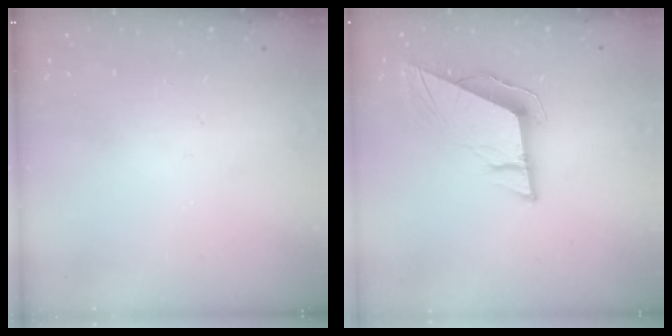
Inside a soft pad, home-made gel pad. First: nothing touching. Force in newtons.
{"total": 9.3, "press": 9.2, "slide": 1.3}